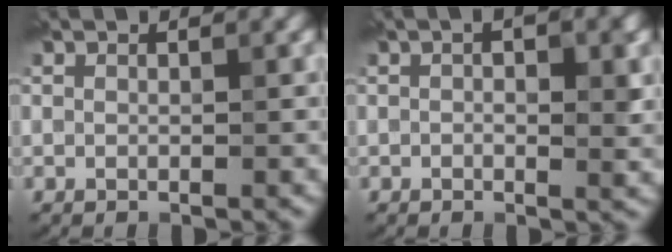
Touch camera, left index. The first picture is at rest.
{"total": 3.3, "force": [0.3, 1.3, 3.0], "torque": [-0.038, 0.006, 0.001]}